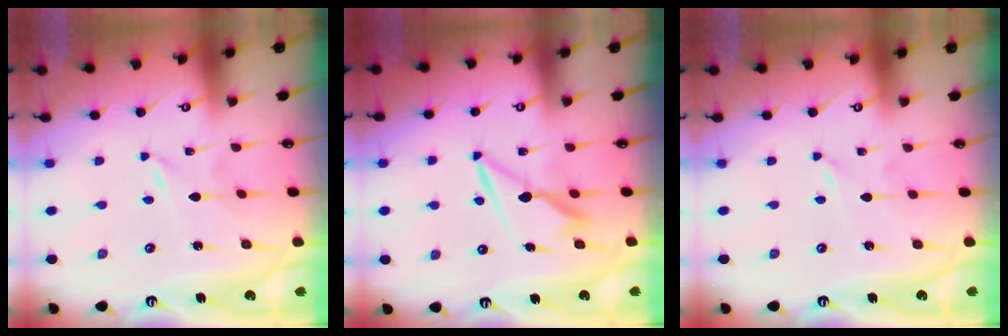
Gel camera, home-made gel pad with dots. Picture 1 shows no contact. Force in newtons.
{"total": 7.8, "press": 7.8, "slide": 0.9}
{"total": 0.0}